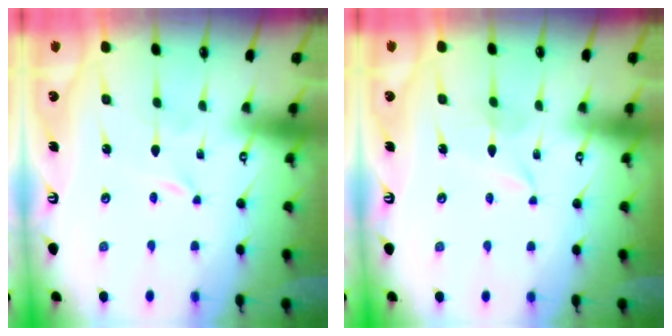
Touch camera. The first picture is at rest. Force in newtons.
{"total": 2.3, "press": 2.3, "slide": 0.3}